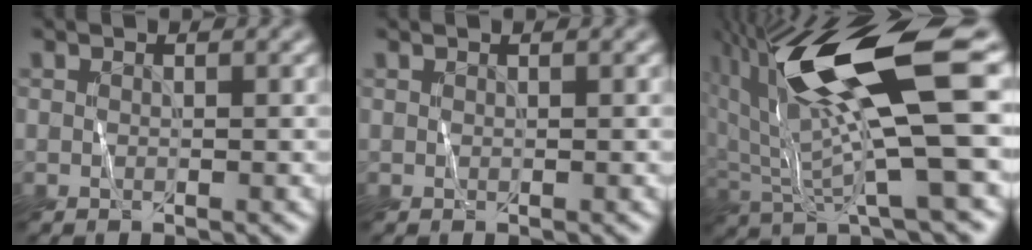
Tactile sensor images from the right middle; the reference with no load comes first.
{"total": 0.0}
{"total": 13.6, "force": [4.7, 3.2, 12.4], "torque": [-0.236, 0.008, 0.091]}